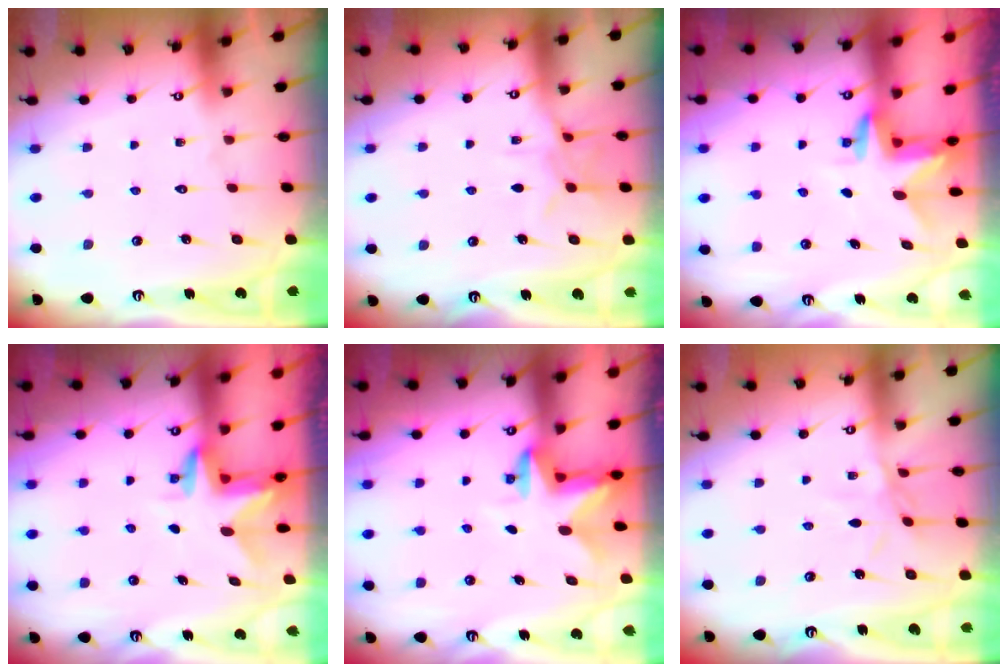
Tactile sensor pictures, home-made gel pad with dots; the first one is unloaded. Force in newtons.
{"total": 7.9, "press": 7.9, "slide": 0.6}
{"total": 3.0, "press": 3.0, "slide": 0.2}
{"total": 3.0, "press": 3.0, "slide": 0.3}
{"total": 2.8, "press": 2.8, "slide": 0.5}
{"total": 5.1, "press": 5.1, "slide": 0.6}